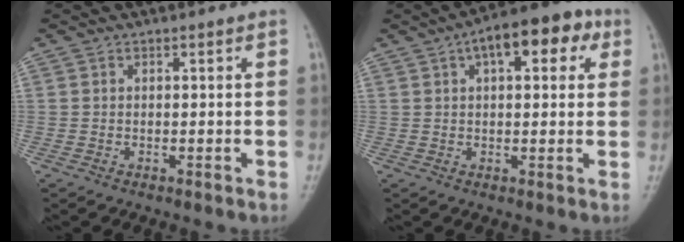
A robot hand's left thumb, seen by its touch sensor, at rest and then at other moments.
{"total": 11.9, "force": [4.7, 5.5, 9.4], "torque": [-0.099, 0.018, 0.057]}